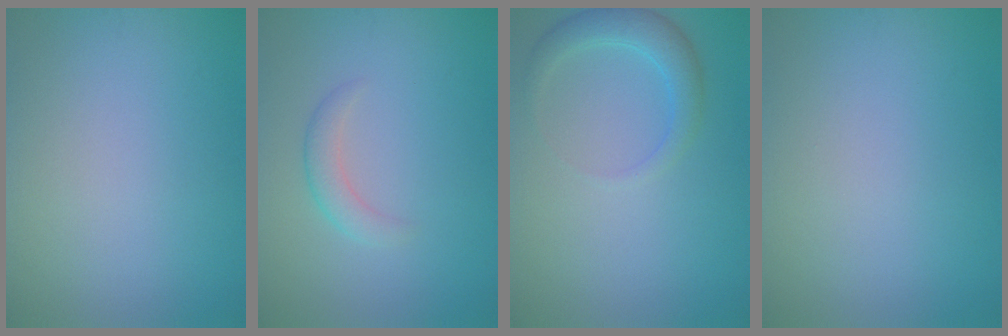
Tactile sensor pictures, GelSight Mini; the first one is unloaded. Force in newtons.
{"total": 1.8, "press": 1.8, "slide": 0.2}
{"total": 2.6, "press": 2.6, "slide": 0.0}
{"total": 0.0}